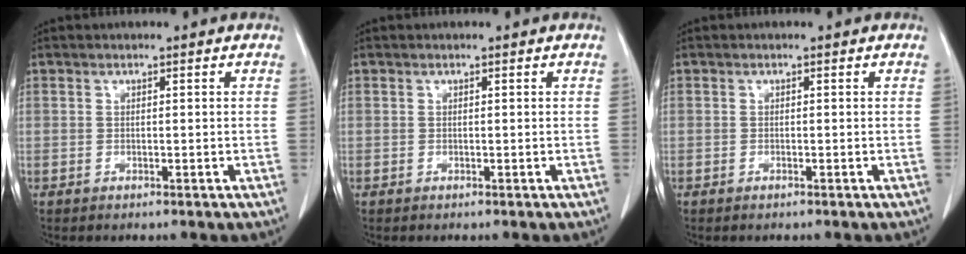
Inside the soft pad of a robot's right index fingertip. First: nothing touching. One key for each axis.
{"total": 0.0}
{"total": 0.0}